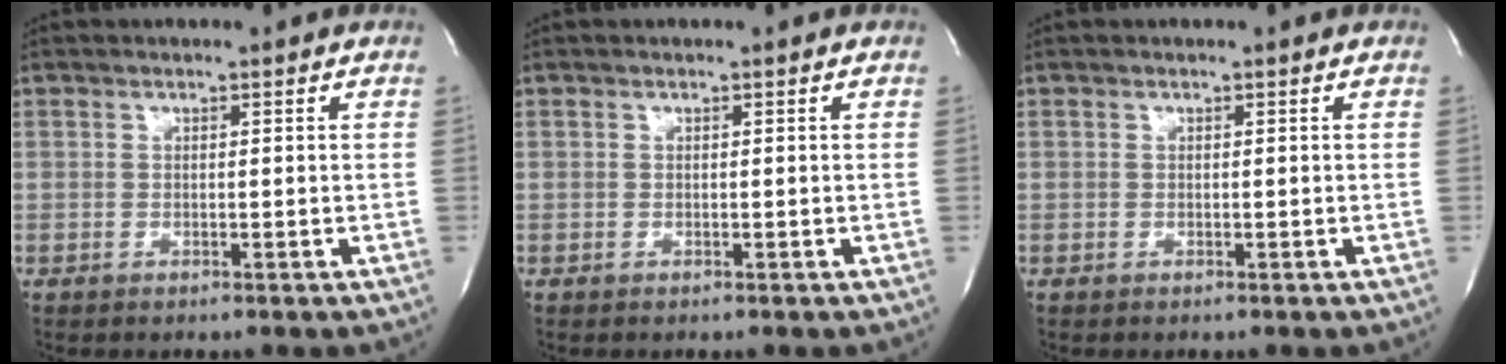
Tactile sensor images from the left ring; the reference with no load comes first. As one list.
[{"total": 0.0}, {"total": 0.0}]